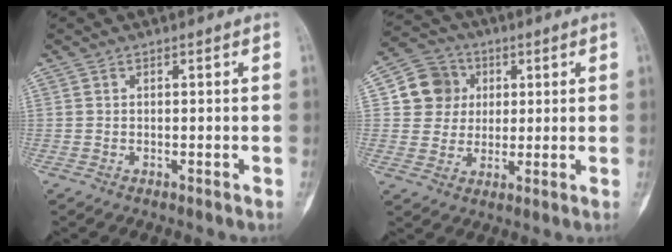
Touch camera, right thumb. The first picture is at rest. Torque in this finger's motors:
{"motor_torque": [-0.36, 0.71, -0.24, 0.22, -0.05]}